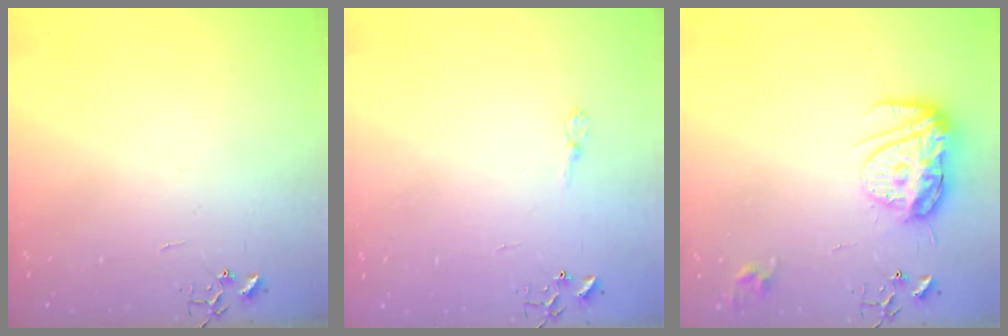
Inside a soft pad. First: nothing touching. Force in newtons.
{"total": 4.8, "press": 4.8, "slide": 0.5}
{"total": 14.9, "press": 14.8, "slide": 1.2}